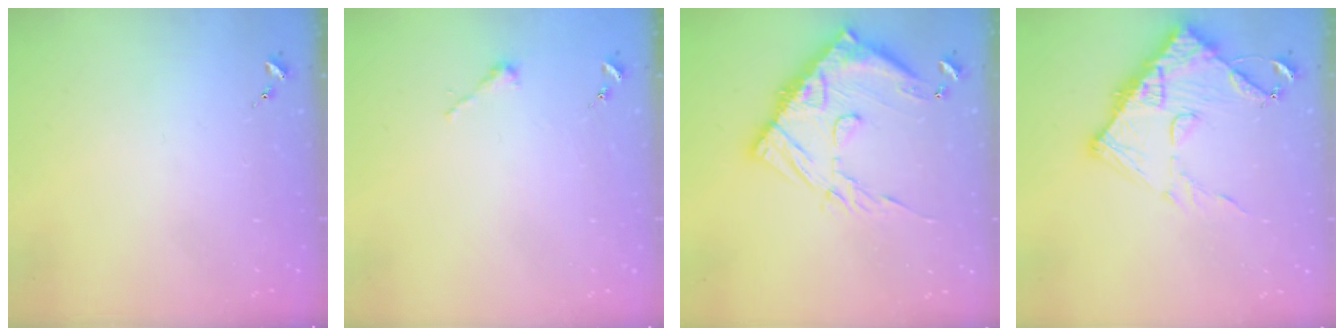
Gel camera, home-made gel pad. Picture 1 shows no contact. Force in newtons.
{"total": 2.5, "press": 2.5, "slide": 0.2}
{"total": 19.6, "press": 19.5, "slide": 2.0}
{"total": 14.5, "press": 14.5, "slide": 1.4}